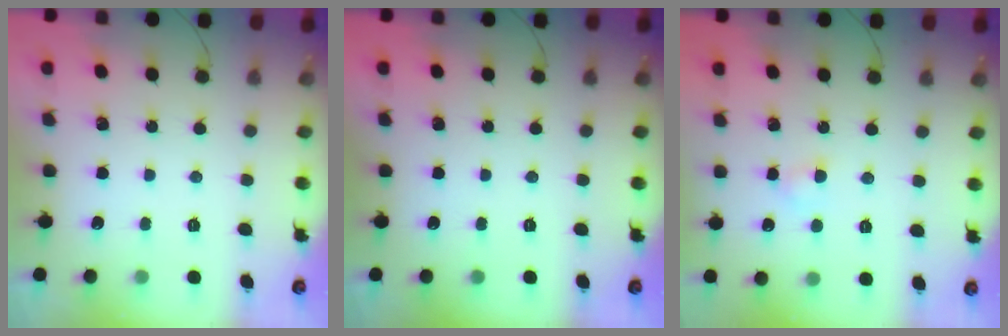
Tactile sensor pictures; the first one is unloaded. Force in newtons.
{"total": 0.0}
{"total": 3.3, "press": 3.1, "slide": 1.2}